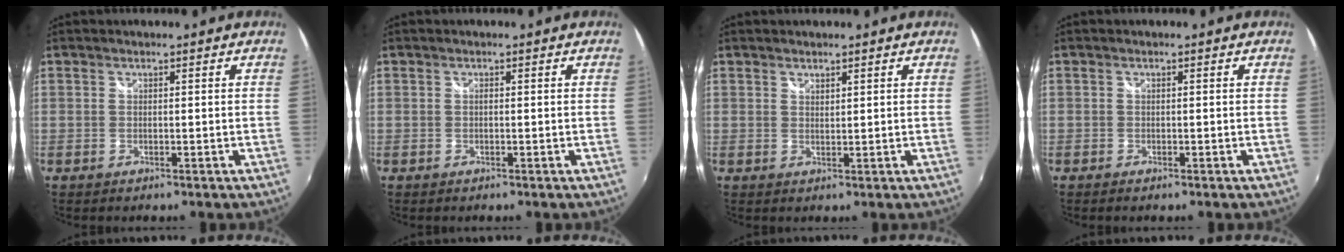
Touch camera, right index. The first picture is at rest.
{"total": 0.0}
{"total": 1.1, "force": [1.0, 0.4, 0.3], "torque": [-0.002, 0.000, 0.017]}
{"total": 0.6, "force": [-0.5, 0.3, 0.3], "torque": [-0.008, -0.003, -0.011]}